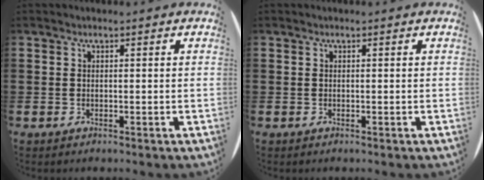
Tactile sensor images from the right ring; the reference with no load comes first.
{"total": 0.0}